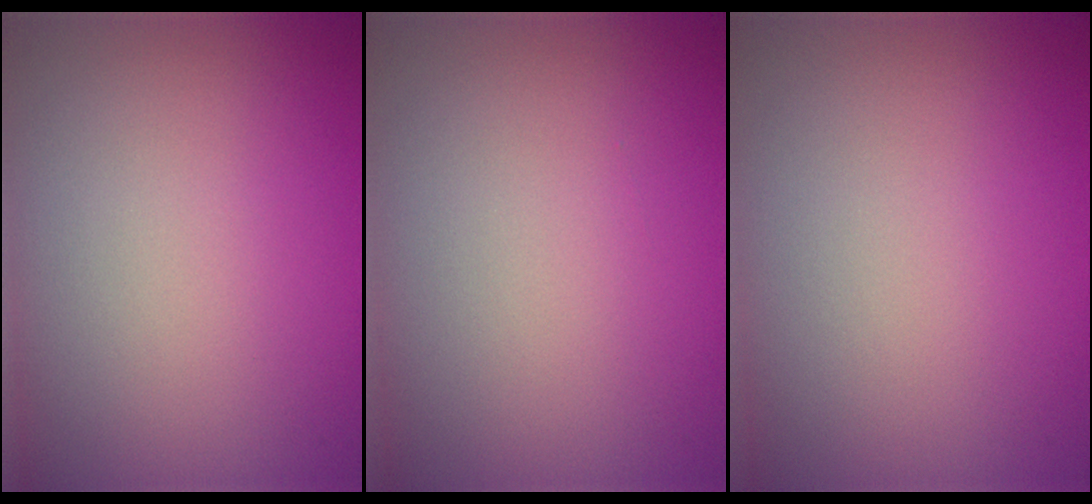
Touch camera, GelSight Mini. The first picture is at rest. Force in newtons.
{"total": 0.0}
{"total": 0.0}